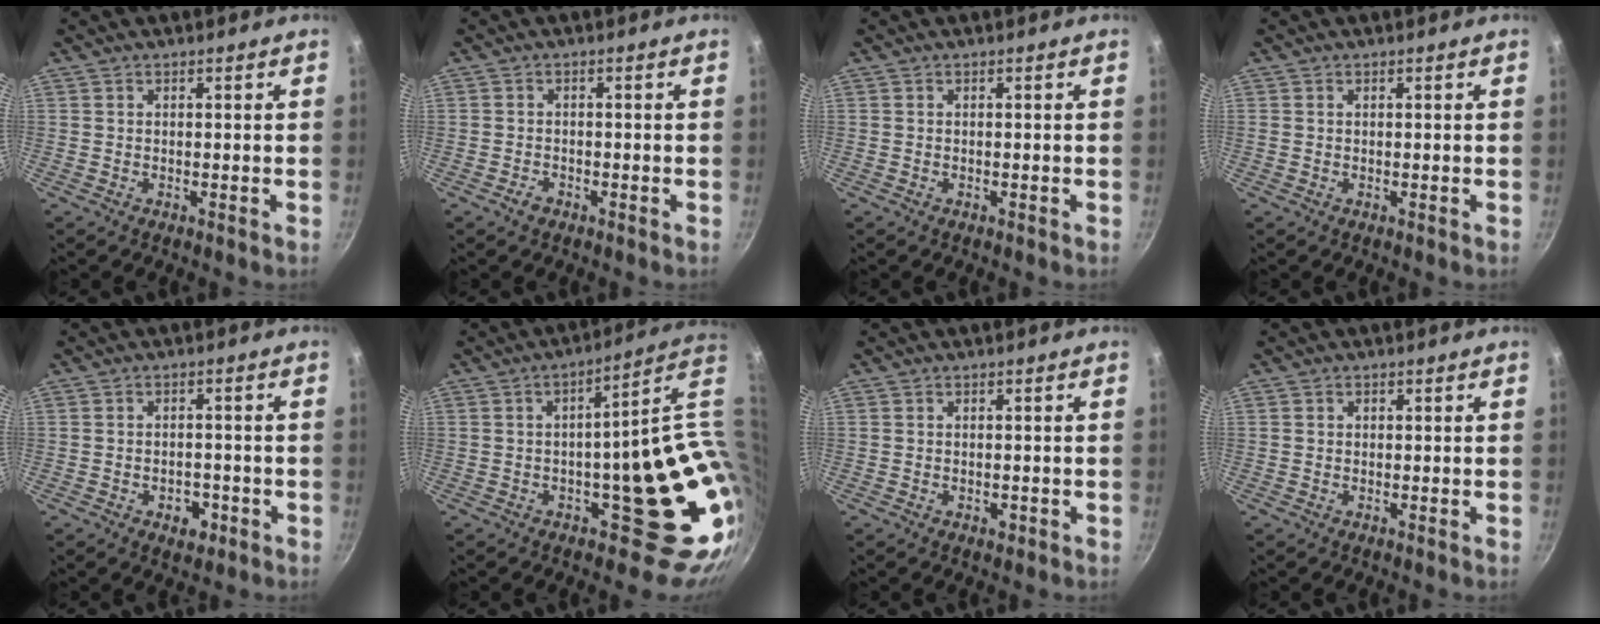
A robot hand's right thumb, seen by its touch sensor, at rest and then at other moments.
{"total": 1.8, "force": [-1.2, 1.2, 0.7], "torque": [-0.012, 0.012, -0.020]}
{"total": 0.0}
{"total": 0.0}
{"total": 4.5, "force": [-2.1, 3.0, 2.7], "torque": [-0.024, 0.012, -0.025]}
{"total": 20.7, "force": [1.5, 8.5, 18.8], "torque": [-0.154, -0.011, 0.043]}
{"total": 1.5, "force": [-0.6, 0.9, 1.1], "torque": [-0.015, 0.002, -0.007]}
{"total": 0.7, "force": [0.0, 0.7, 0.2], "torque": [-0.002, 0.003, -0.001]}